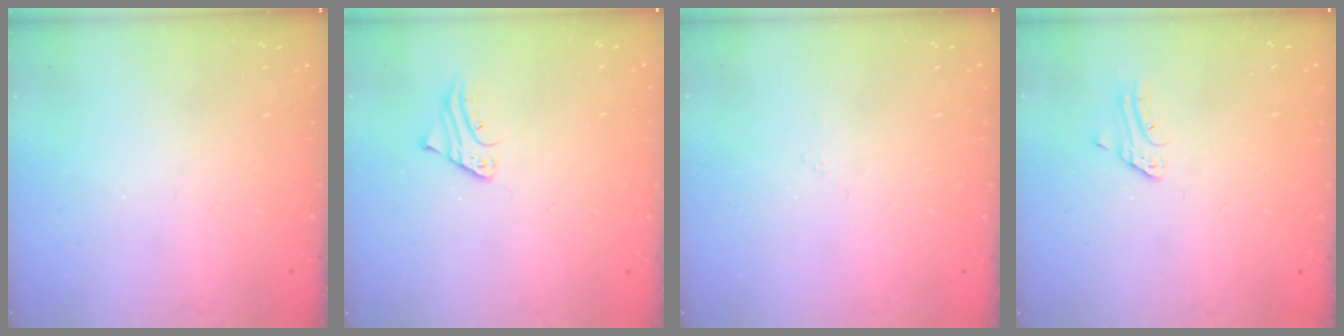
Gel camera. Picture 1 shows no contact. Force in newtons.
{"total": 1.8, "press": 1.8, "slide": 0.2}
{"total": 3.9, "press": 3.9, "slide": 0.1}
{"total": 2.4, "press": 2.4, "slide": 0.2}